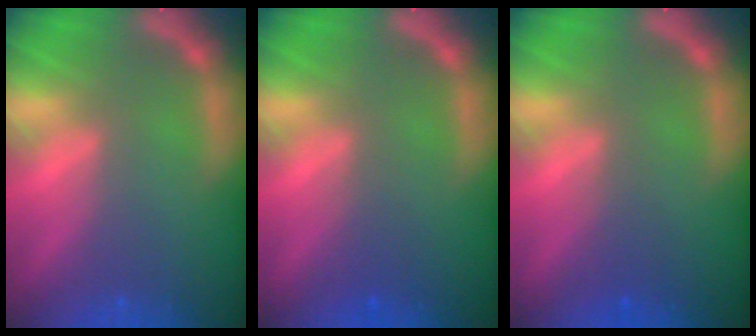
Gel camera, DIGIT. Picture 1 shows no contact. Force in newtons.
{"total": 1.5}
{"total": 1.5}